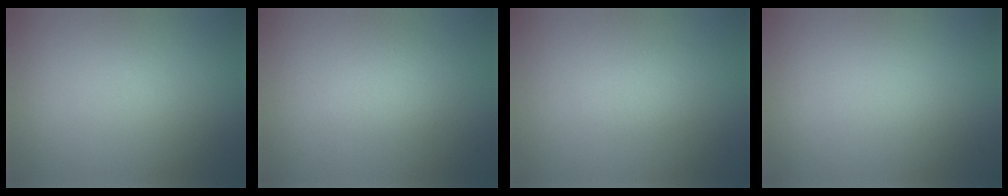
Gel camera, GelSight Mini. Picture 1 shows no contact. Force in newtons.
{"total": 1.5, "press": 1.5, "slide": 0.1}
{"total": 1.1, "press": 1.1, "slide": 0.1}
{"total": 0.0}